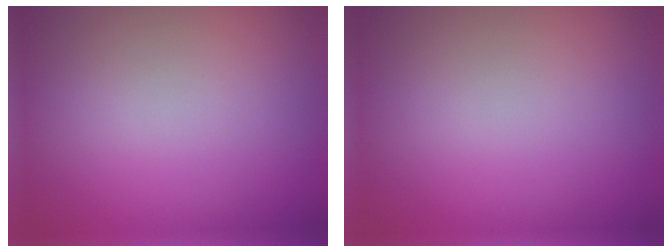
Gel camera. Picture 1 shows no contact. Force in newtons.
{"total": 0.0}